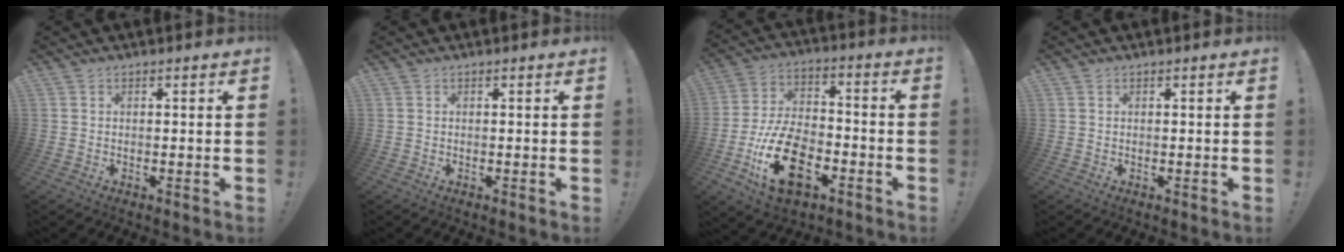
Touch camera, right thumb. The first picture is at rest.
{"total": 0.0}
{"total": 20.4, "force": [-8.4, 12.0, 14.2], "torque": [-0.261, 0.055, -0.133]}
{"total": 0.0}